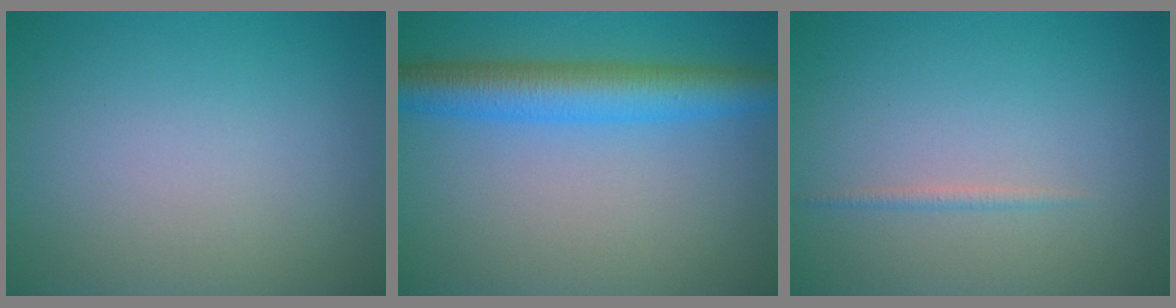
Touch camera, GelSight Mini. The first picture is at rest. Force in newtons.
{"total": 5.8, "press": 5.8, "slide": 0.3}
{"total": 0.8, "press": 0.7, "slide": 0.1}